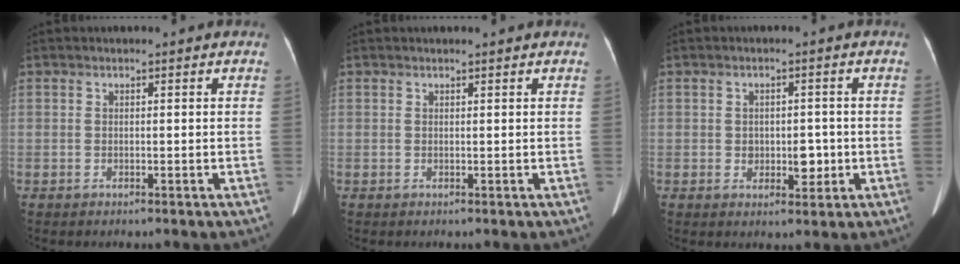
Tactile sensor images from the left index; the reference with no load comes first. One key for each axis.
{"total": 1.5, "fx": 1.4, "fy": 0.1, "fz": 0.7, "tx": -0.010, "ty": 0.014, "tz": 0.019}
{"total": 3.6, "fx": -0.5, "fy": 2.3, "fz": 2.7, "tx": -0.034, "ty": 0.003, "tz": 0.000}